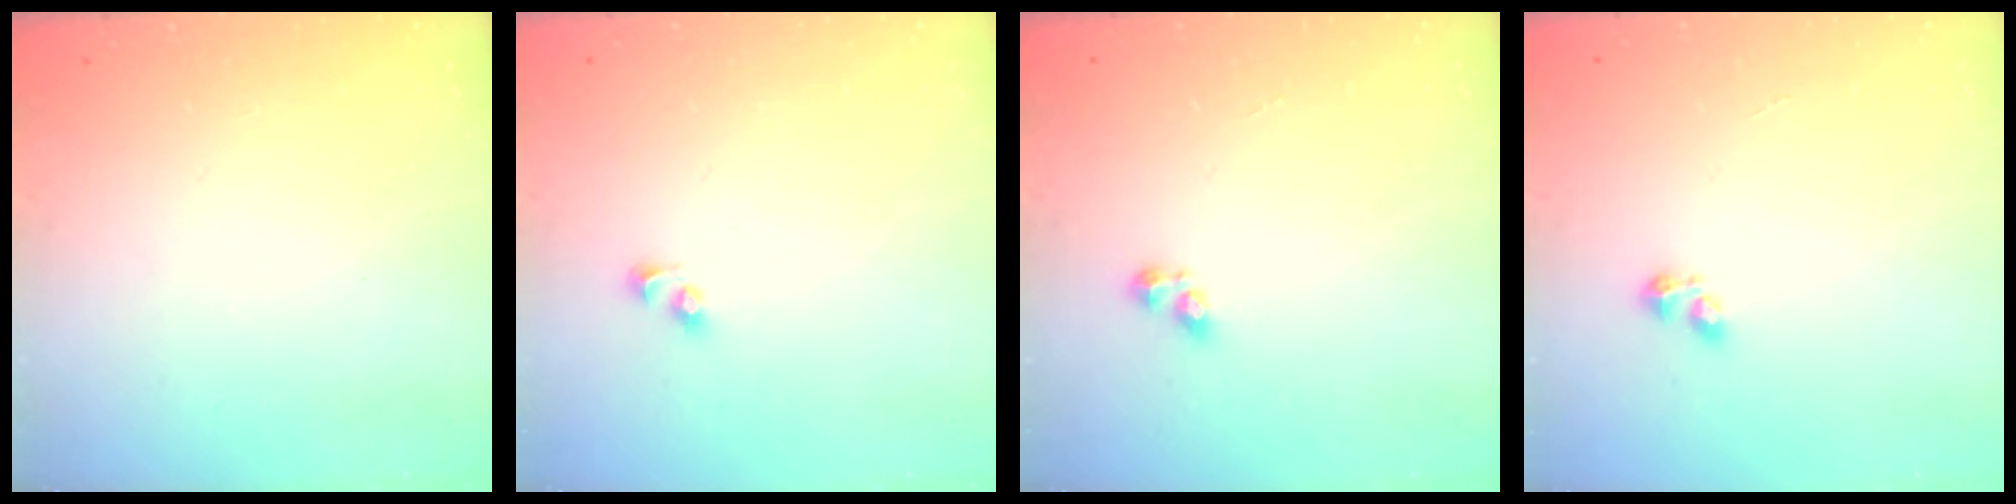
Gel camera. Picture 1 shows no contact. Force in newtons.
{"total": 2.3, "press": 2.3, "slide": 0.2}
{"total": 3.0, "press": 2.9, "slide": 0.6}
{"total": 2.2, "press": 2.1, "slide": 0.6}